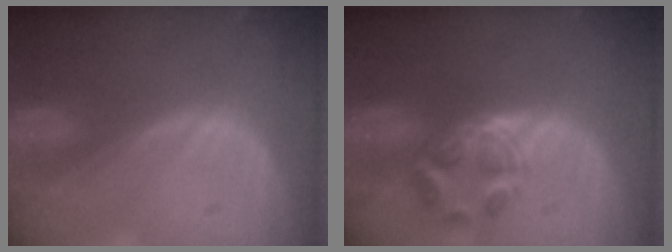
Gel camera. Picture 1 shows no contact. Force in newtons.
{"total": 5.9, "press": 4.8, "slide": 3.4}